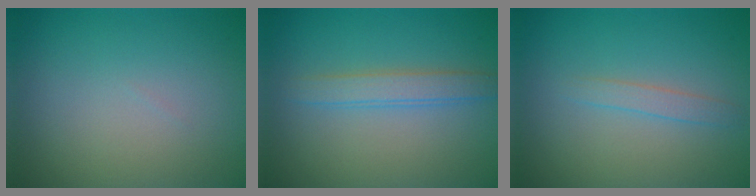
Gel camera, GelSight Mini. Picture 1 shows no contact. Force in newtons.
{"total": 2.4, "press": 2.3, "slide": 0.2}
{"total": 1.3, "press": 1.3, "slide": 0.1}